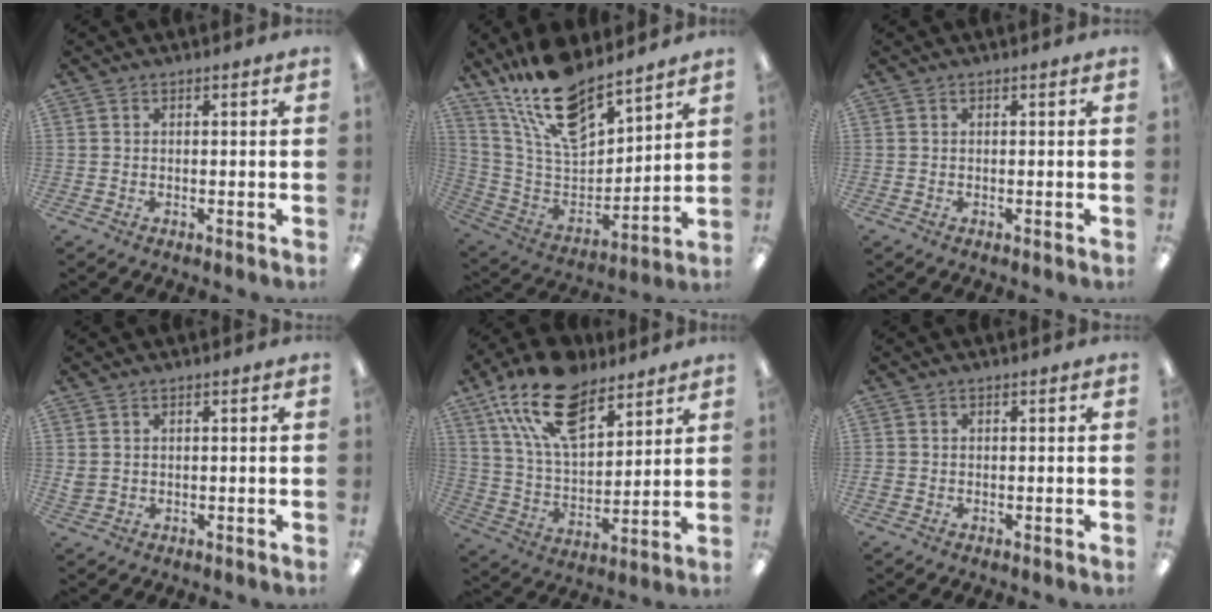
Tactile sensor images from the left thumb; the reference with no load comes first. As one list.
[{"total": 19.1, "force": [15.5, 6.8, 9.0], "torque": [-0.187, -0.095, 0.277]}, {"total": 0.0}, {"total": 1.8, "force": [0.8, 1.5, 0.8], "torque": [-0.018, 0.002, 0.014]}, {"total": 19.3, "force": [12.4, 9.7, 11.3], "torque": [-0.214, -0.048, 0.224]}, {"total": 0.9, "force": [-0.3, 0.7, 0.5], "torque": [-0.007, 0.002, -0.005]}]